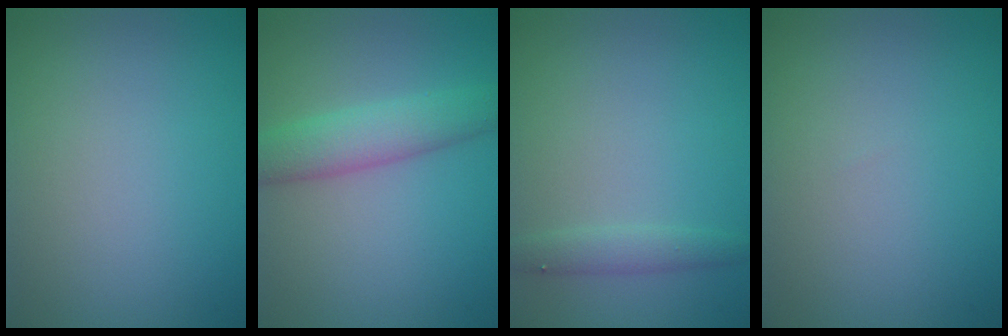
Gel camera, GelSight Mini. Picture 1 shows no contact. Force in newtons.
{"total": 4.1, "press": 4.1, "slide": 0.1}
{"total": 1.5, "press": 1.5, "slide": 0.1}
{"total": 0.0}